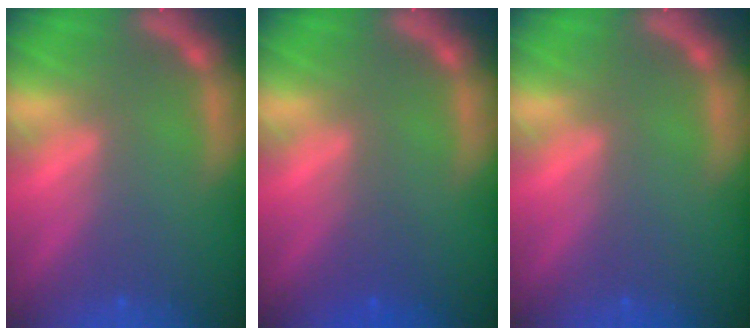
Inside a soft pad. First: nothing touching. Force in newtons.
{"total": 1.5}
{"total": 0.0}